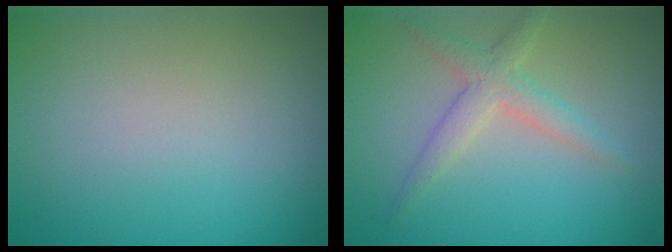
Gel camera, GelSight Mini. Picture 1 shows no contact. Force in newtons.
{"total": 2.7, "press": 2.7, "slide": 0.1}